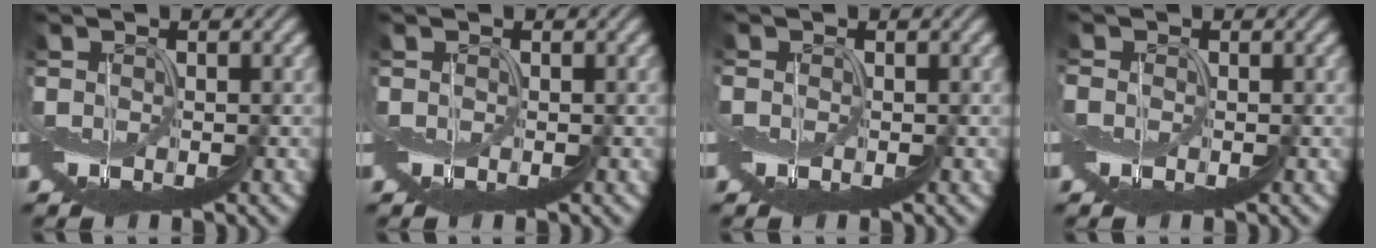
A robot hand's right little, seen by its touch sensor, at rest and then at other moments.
{"total": 0.0}
{"total": 0.7, "force": [-0.4, 0.4, 0.4], "torque": [-0.014, -0.005, -0.007]}
{"total": 1.2, "force": [-0.7, 0.7, 0.6], "torque": [-0.021, -0.007, -0.014]}